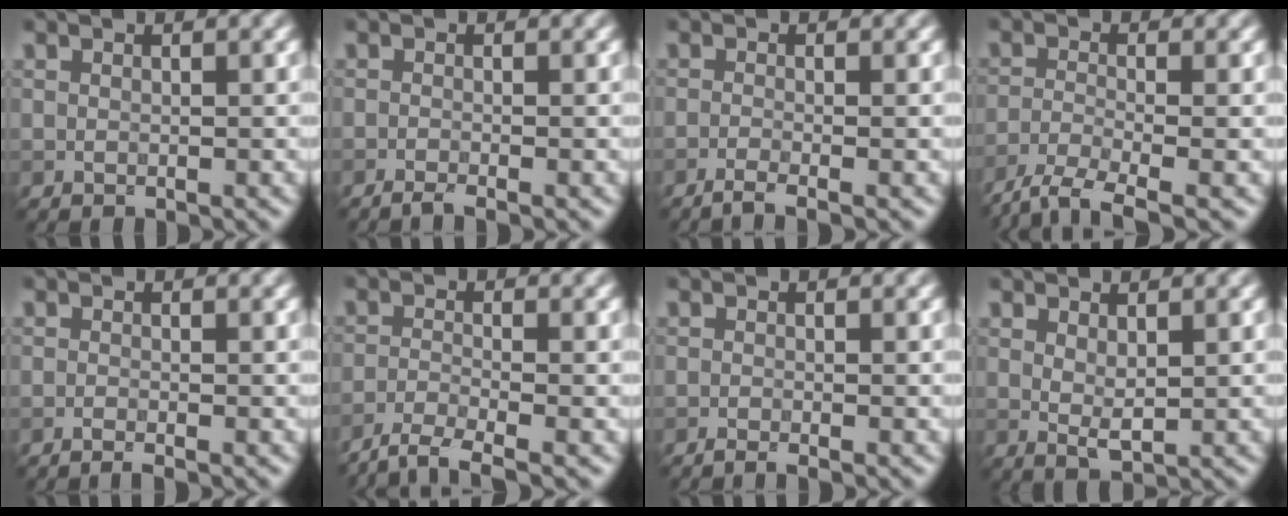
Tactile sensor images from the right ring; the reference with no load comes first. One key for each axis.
{"total": 1.5, "fx": -1.1, "fy": 0.2, "fz": 1.0, "tx": -0.016, "ty": -0.002, "tz": -0.027}
{"total": 2.1, "fx": -1.3, "fy": 0.4, "fz": 1.5, "tx": -0.025, "ty": -0.001, "tz": -0.037}
{"total": 4.6, "fx": -3.7, "fy": 1.0, "fz": 2.6, "tx": -0.057, "ty": -0.011, "tz": -0.079}
{"total": 1.2, "fx": -0.9, "fy": 0.1, "fz": 0.8, "tx": -0.014, "ty": 0.001, "tz": -0.020}
{"total": 4.0, "fx": -3.2, "fy": 0.7, "fz": 2.3, "tx": -0.044, "ty": -0.006, "tz": -0.069}
{"total": 1.5, "fx": -1.1, "fy": 0.3, "fz": 1.0, "tx": -0.012, "ty": -0.001, "tz": -0.021}
{"total": 1.7, "fx": 0.6, "fy": 0.8, "fz": 1.4, "tx": -0.030, "ty": -0.001, "tz": 0.013}